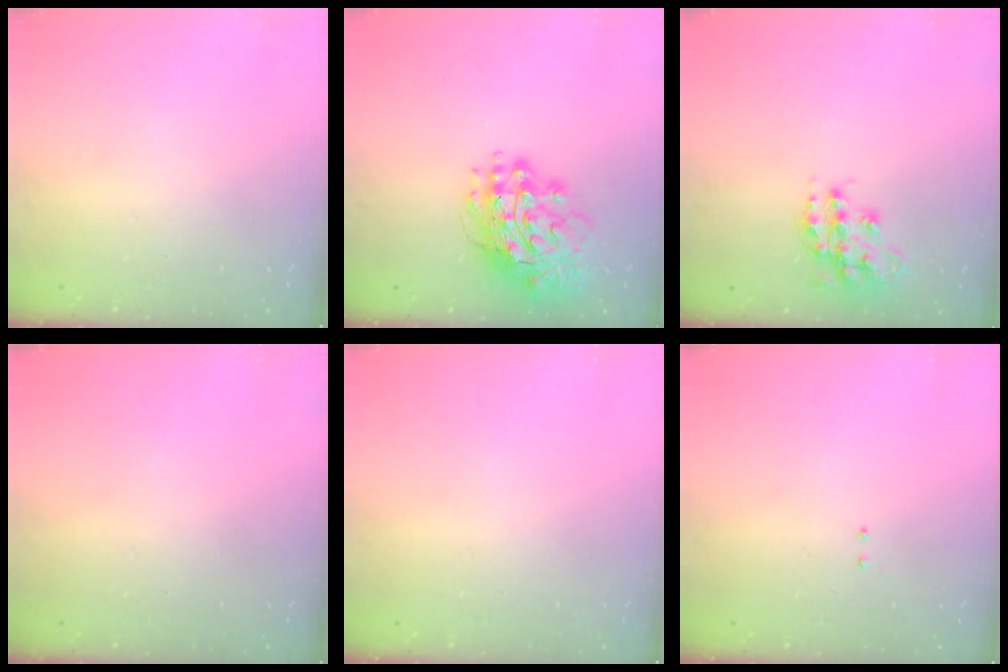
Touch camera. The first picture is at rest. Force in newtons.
{"total": 16.2, "press": 16.1, "slide": 2.1}
{"total": 14.9, "press": 14.9, "slide": 0.9}
{"total": 0.0}
{"total": 0.0}
{"total": 2.0, "press": 2.0, "slide": 0.4}